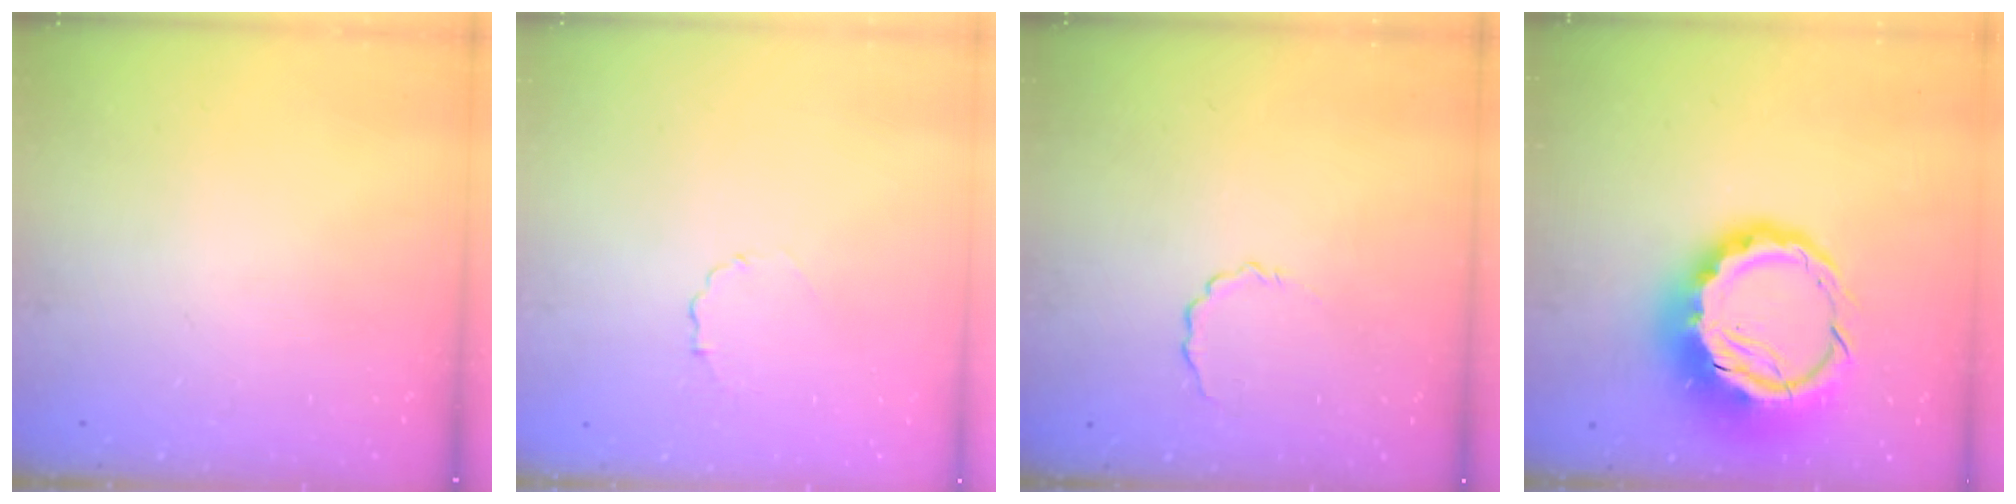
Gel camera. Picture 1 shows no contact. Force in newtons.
{"total": 2.1, "press": 1.9, "slide": 0.9}
{"total": 2.9, "press": 2.7, "slide": 0.9}
{"total": 14.6, "press": 14.3, "slide": 3.0}